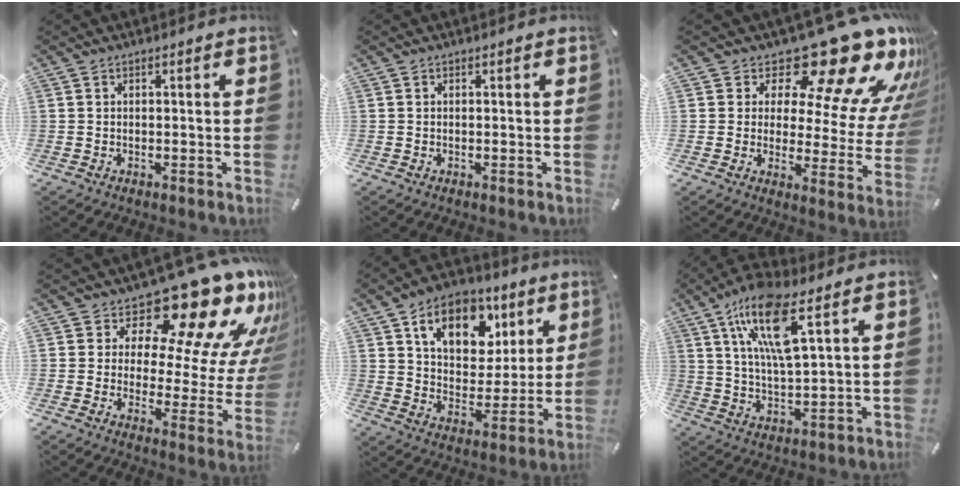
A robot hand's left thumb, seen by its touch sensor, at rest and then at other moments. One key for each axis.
{"total": 0.0}
{"total": 19.2, "fx": 15.0, "fy": 6.9, "fz": 9.8, "tx": -0.121, "ty": -0.140, "tz": 0.237}
{"total": 18.7, "fx": 14.7, "fy": 7.0, "fz": 9.2, "tx": -0.106, "ty": -0.138, "tz": 0.233}
{"total": 15.7, "fx": 8.5, "fy": 10.6, "fz": 7.9, "tx": -0.123, "ty": -0.034, "tz": 0.151}
{"total": 14.8, "fx": 8.1, "fy": 4.3, "fz": 11.6, "tx": -0.241, "ty": -0.019, "tz": 0.139}